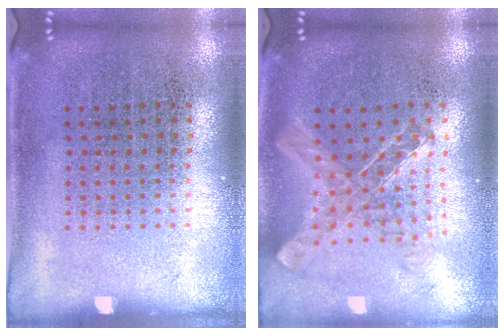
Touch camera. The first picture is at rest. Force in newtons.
{"total": 0.9, "press": 0.9, "slide": 0.1}